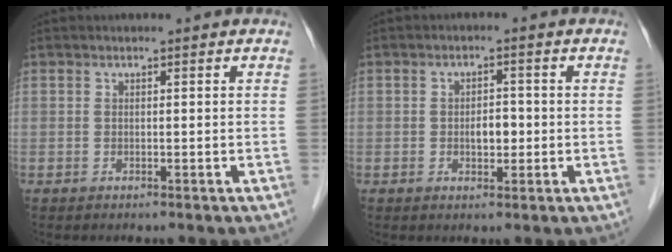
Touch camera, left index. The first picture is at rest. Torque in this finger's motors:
{"motor_torque": [0.04, 0.02, 0.02, 0.01]}